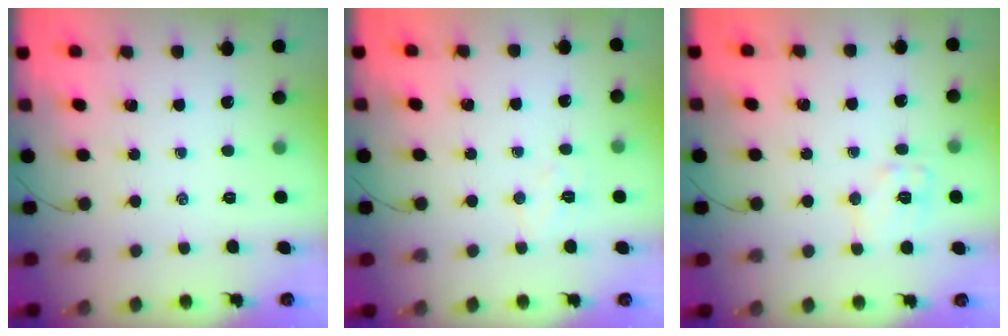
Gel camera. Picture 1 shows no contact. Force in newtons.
{"total": 4.5, "press": 4.4, "slide": 0.8}
{"total": 8.6, "press": 8.6, "slide": 0.4}